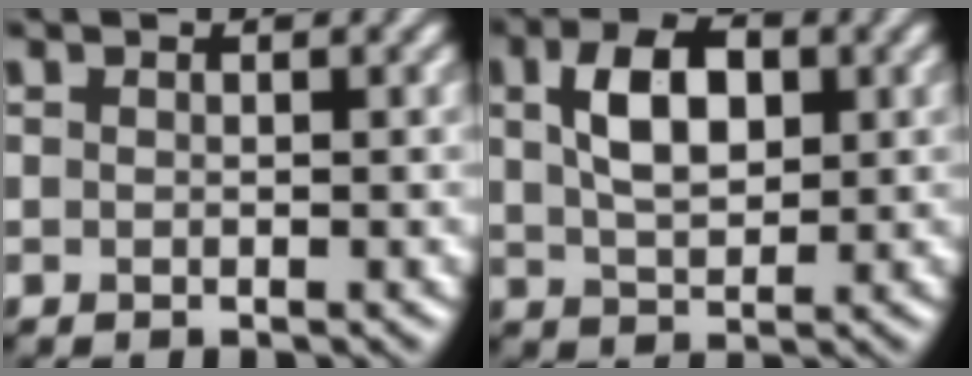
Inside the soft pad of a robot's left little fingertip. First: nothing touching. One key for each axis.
{"total": 5.6, "fx": 1.5, "fy": 3.1, "fz": 4.3, "tx": -0.083, "ty": 0.008, "tz": 0.025}